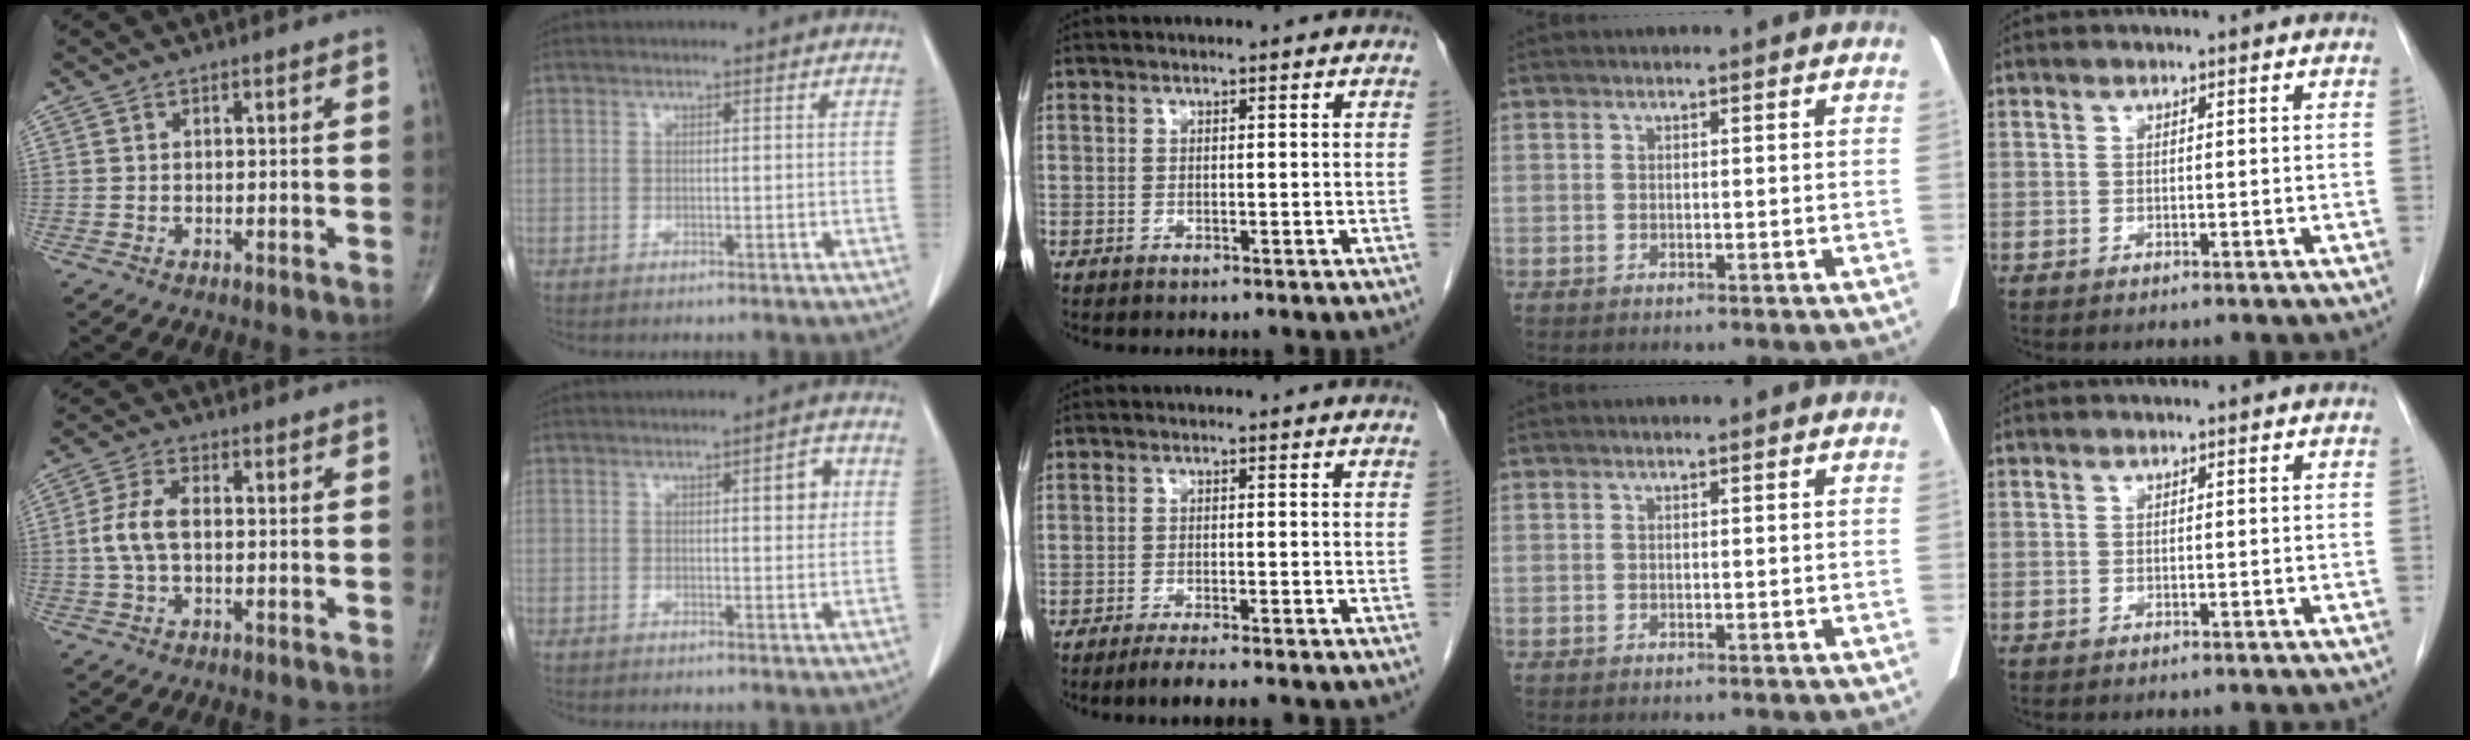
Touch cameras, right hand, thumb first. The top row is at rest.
{"thumb": {"total": 6.3, "force": [-0.1, 3.4, 5.3], "torque": [-0.120, 0.017, -0.007]}, "index": {"total": 3.4, "force": [0.9, 0.9, 3.1], "torque": [-0.040, 0.002, 0.010]}, "middle": {"total": 6.5, "force": [-5.5, 0.4, 3.5], "torque": [-0.042, -0.011, -0.077]}}